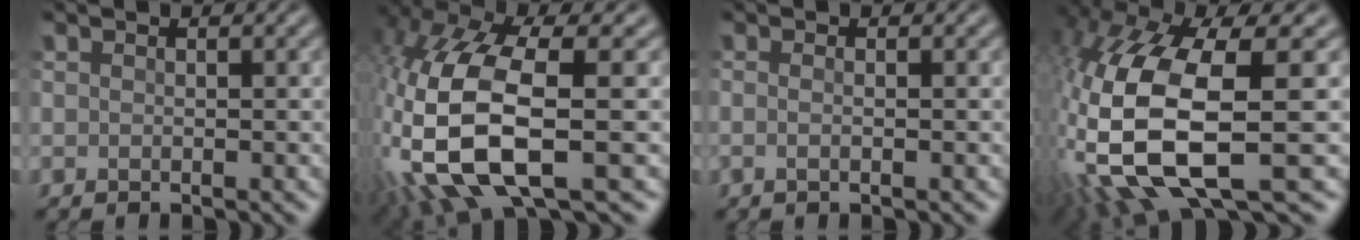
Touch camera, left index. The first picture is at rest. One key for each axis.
{"total": 13.7, "fx": -2.3, "fy": 5.8, "fz": 12.2, "tx": -0.301, "ty": -0.007, "tz": -0.042}
{"total": 1.6, "fx": 0.2, "fy": 0.9, "fz": 1.4, "tx": -0.010, "ty": 0.001, "tz": -0.012}
{"total": 15.6, "fx": -2.4, "fy": 6.5, "fz": 14.0, "tx": -0.342, "ty": -0.011, "tz": -0.039}